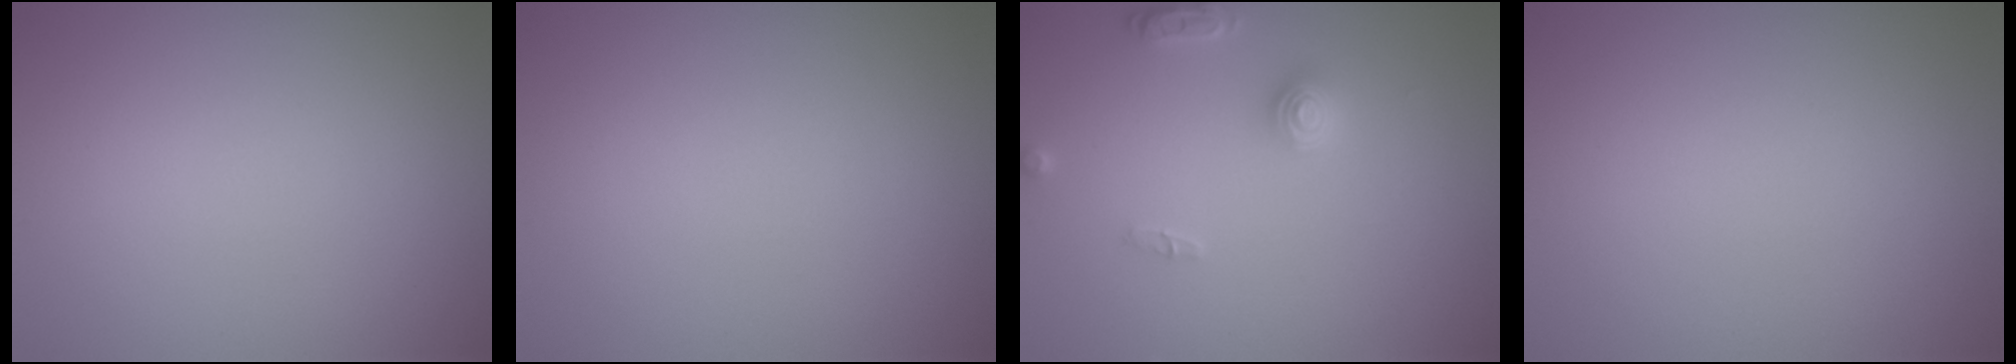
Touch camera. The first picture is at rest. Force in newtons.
{"total": 0.0}
{"total": 2.5, "press": 2.5, "slide": 0.4}
{"total": 0.0}